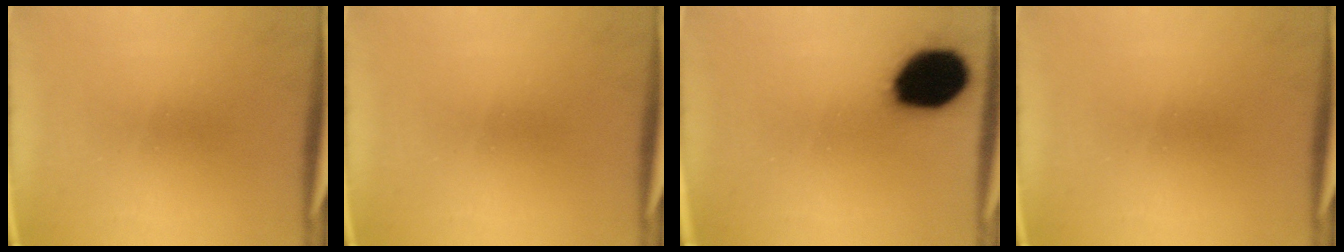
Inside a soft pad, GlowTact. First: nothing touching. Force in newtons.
{"total": 0.0}
{"total": 17.1}
{"total": 0.0}